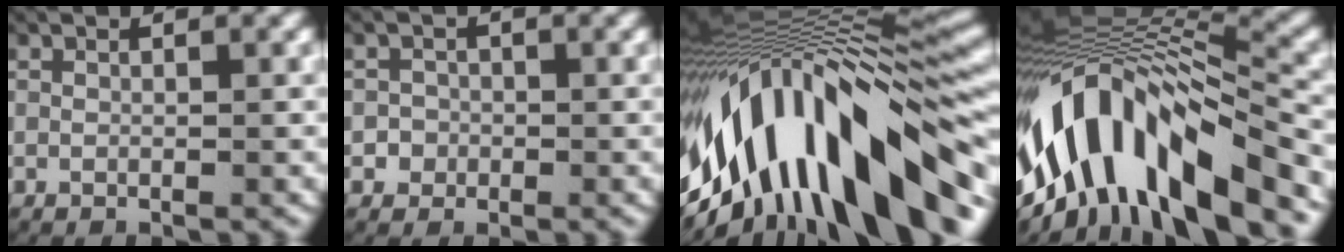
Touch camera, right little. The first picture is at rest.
{"total": 2.6, "force": [-0.7, 2.5, 0.2], "torque": [-0.008, -0.002, -0.018]}
{"total": 19.3, "force": [-4.7, 11.2, 15.0], "torque": [-0.261, 0.020, -0.073]}
{"total": 17.3, "force": [-4.7, 10.6, 12.8], "torque": [-0.230, 0.008, -0.079]}